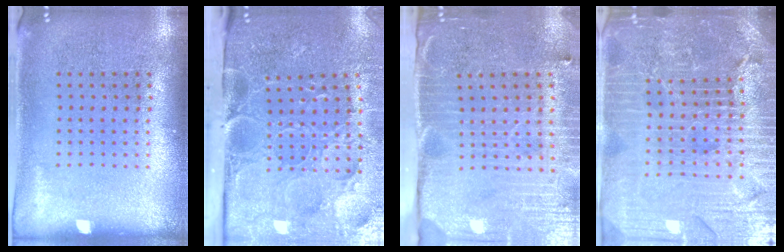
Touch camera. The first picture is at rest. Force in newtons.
{"total": 5.2, "press": 4.1, "slide": 3.1}
{"total": 4.5, "press": 3.7, "slide": 2.6}
{"total": 5.7, "press": 5.1, "slide": 2.4}